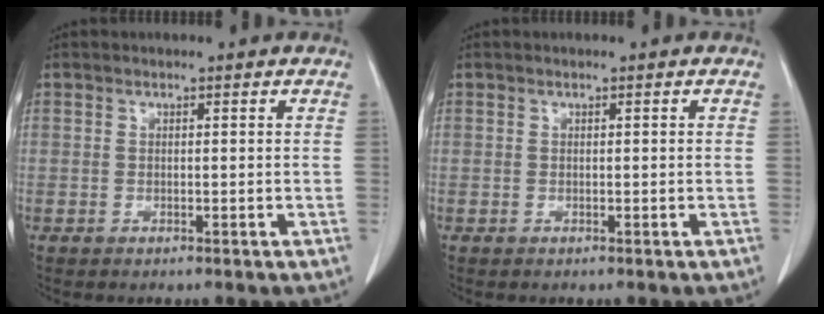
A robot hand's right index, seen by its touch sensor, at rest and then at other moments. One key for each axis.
{"total": 0.0}